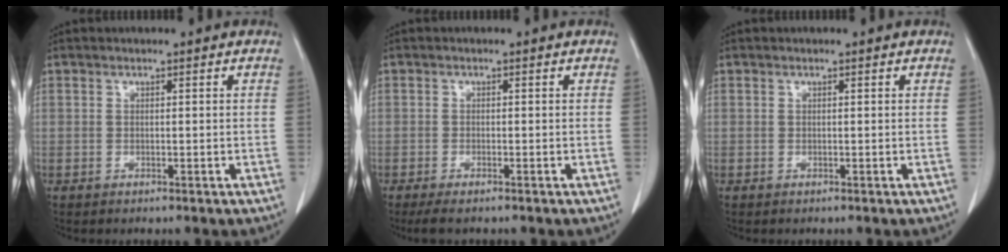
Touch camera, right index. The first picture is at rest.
{"total": 3.2, "force": [-2.5, 0.6, 1.9], "torque": [-0.033, -0.008, -0.036]}
{"total": 0.0}